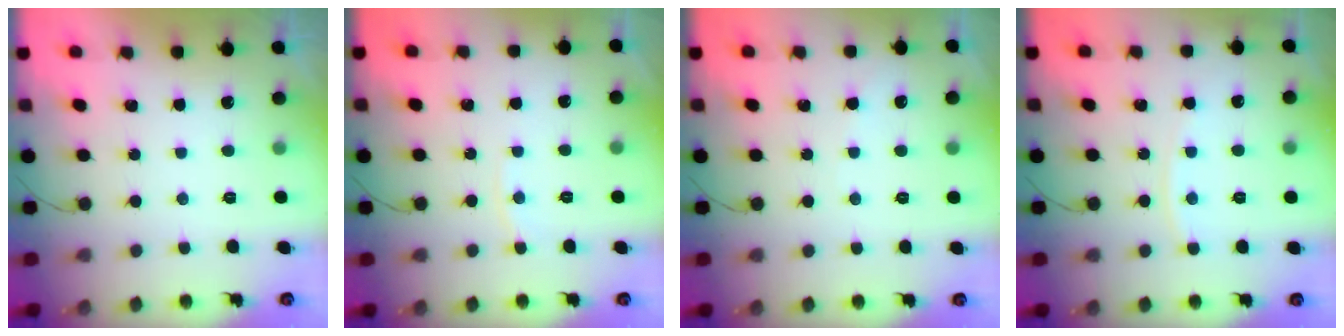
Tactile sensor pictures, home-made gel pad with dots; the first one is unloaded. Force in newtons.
{"total": 3.4, "press": 3.4, "slide": 0.5}
{"total": 2.4, "press": 2.4, "slide": 0.3}
{"total": 5.0, "press": 4.9, "slide": 0.7}